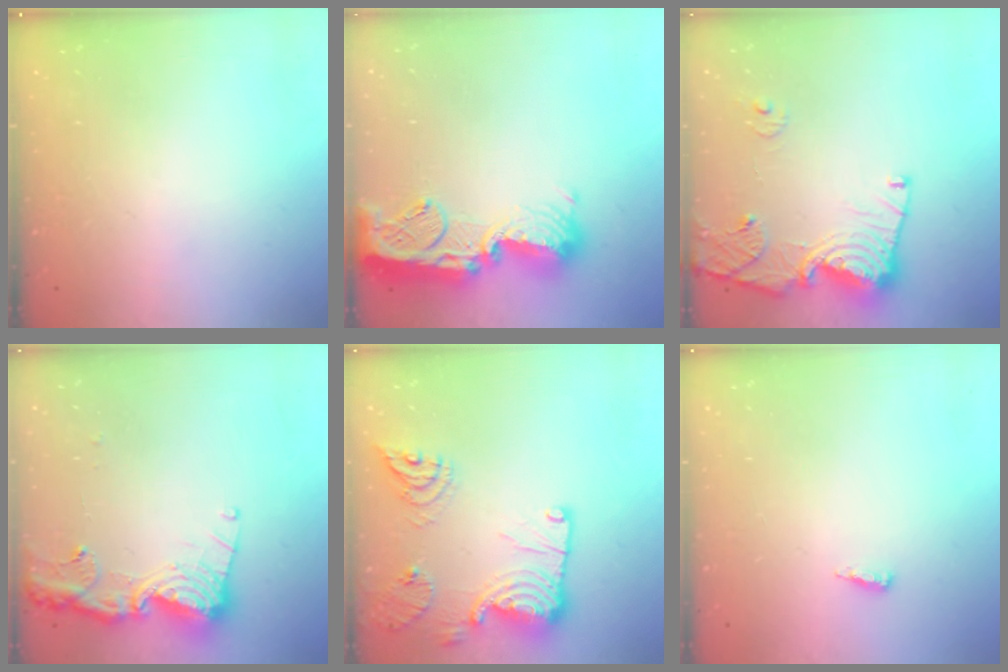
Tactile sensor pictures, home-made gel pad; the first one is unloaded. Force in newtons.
{"total": 16.6, "press": 16.6, "slide": 1.4}
{"total": 14.7, "press": 14.6, "slide": 1.8}
{"total": 14.4, "press": 14.3, "slide": 1.9}
{"total": 19.2, "press": 19.2, "slide": 1.1}
{"total": 3.9, "press": 3.6, "slide": 1.5}